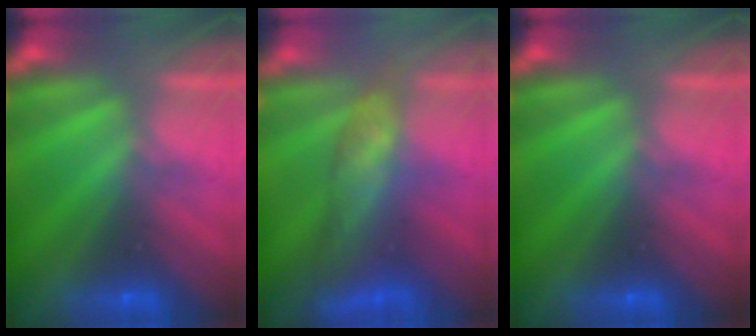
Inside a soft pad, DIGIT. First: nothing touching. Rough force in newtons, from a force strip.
{"total": 7.0}
{"total": 0.0}